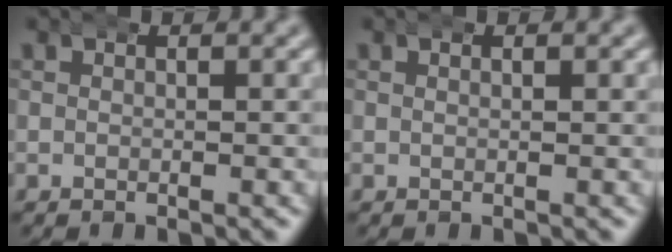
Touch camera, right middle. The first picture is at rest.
{"total": 0.5, "force": [0.2, 0.2, 0.4], "torque": [-0.004, 0.002, 0.002]}